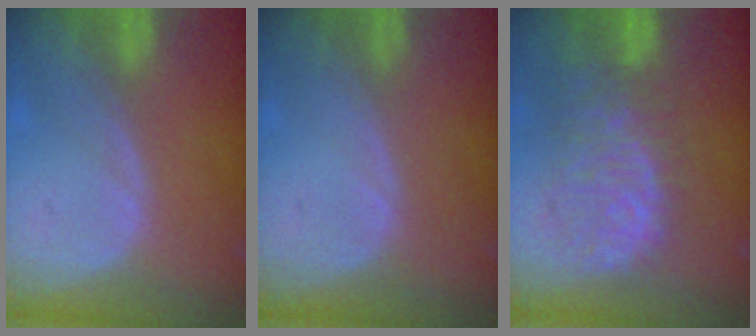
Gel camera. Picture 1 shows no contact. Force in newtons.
{"total": 0.0}
{"total": 11.0, "press": 9.6, "slide": 5.4}